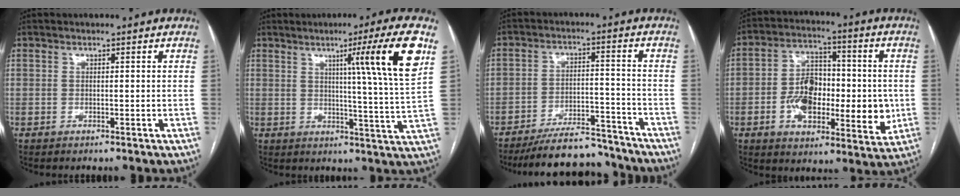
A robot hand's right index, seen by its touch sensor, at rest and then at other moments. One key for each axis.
{"total": 13.2, "fx": 5.4, "fy": -2.7, "fz": 11.7, "tx": -0.155, "ty": -0.006, "tz": 0.074}
{"total": 13.7, "fx": -12.6, "fy": 3.6, "fz": 3.8, "tx": -0.043, "ty": 0.018, "tz": -0.185}
{"total": 15.2, "fx": -1.9, "fy": 7.6, "fz": 13.1, "tx": -0.213, "ty": 0.016, "tz": -0.026}